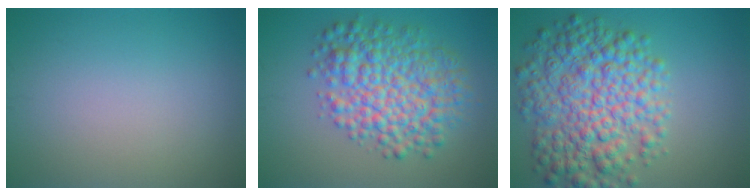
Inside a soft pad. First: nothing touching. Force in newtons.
{"total": 7.7, "press": 7.7, "slide": 0.1}
{"total": 9.0, "press": 9.0, "slide": 0.2}